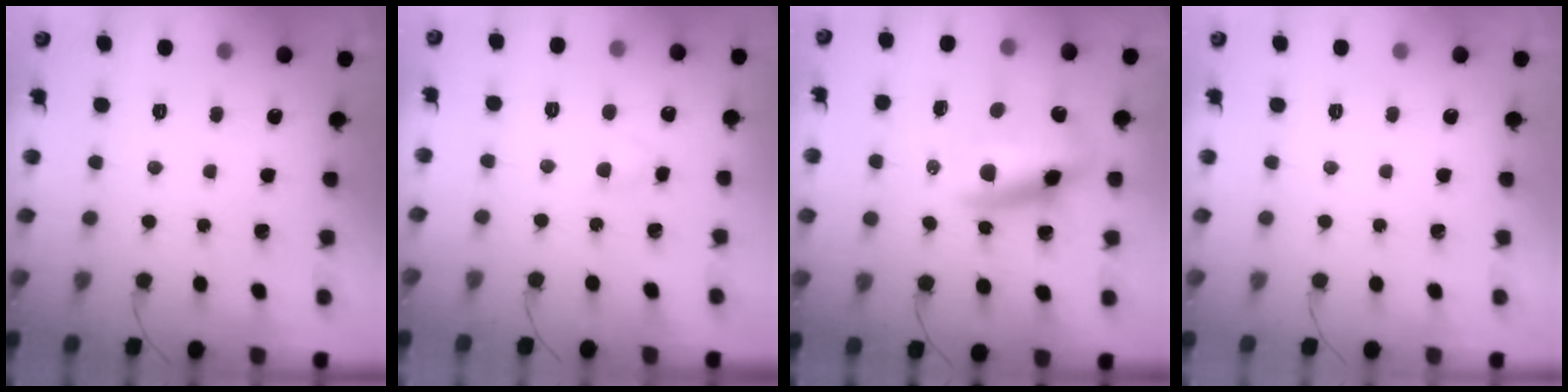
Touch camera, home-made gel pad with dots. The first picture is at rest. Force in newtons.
{"total": 2.3, "press": 2.1, "slide": 1.0}
{"total": 12.8, "press": 12.3, "slide": 3.3}
{"total": 0.0}